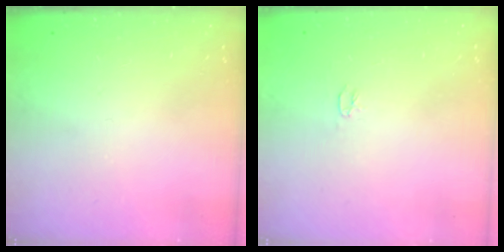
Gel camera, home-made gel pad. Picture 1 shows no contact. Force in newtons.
{"total": 2.5, "press": 2.5, "slide": 0.3}